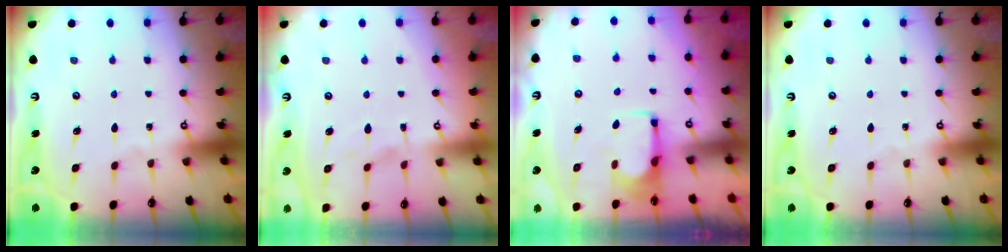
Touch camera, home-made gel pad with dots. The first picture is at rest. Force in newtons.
{"total": 2.3, "press": 2.1, "slide": 1.1}
{"total": 1.8, "press": 1.7, "slide": 0.5}
{"total": 0.0}